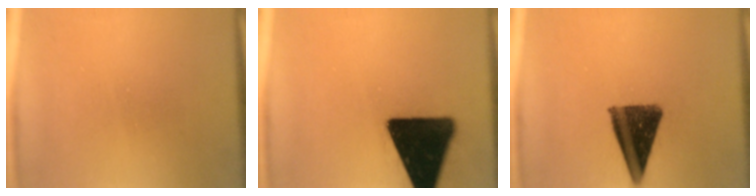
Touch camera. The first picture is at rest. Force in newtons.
{"total": 20.0}
{"total": 11.6}